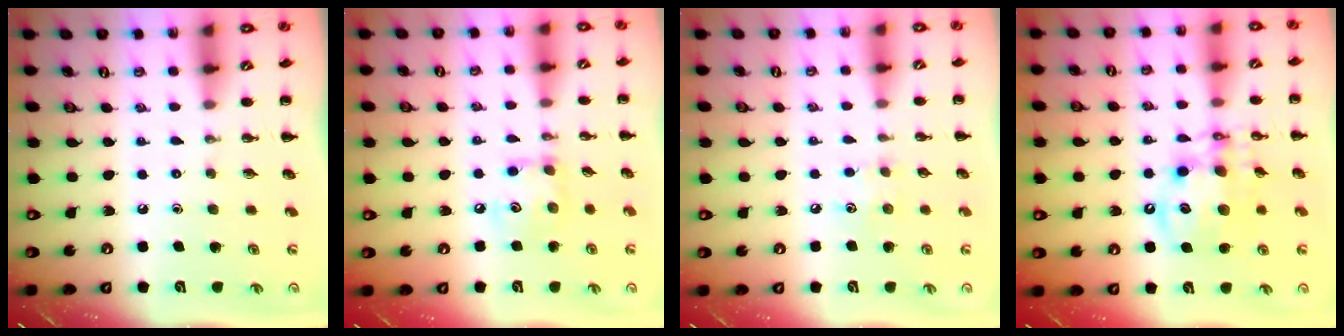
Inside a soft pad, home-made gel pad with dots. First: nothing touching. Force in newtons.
{"total": 7.4, "press": 7.4, "slide": 0.3}
{"total": 5.0, "press": 4.8, "slide": 1.2}
{"total": 12.4, "press": 12.0, "slide": 3.0}